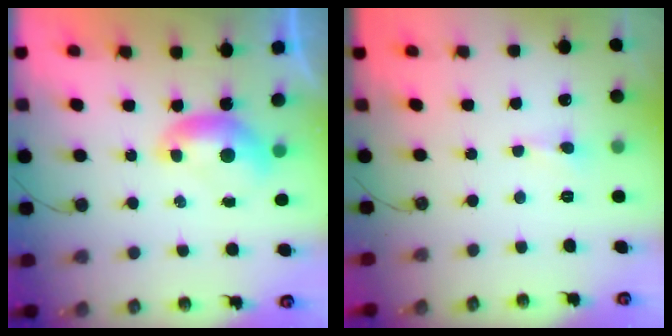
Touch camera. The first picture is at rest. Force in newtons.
{"total": 1.4, "press": 1.2, "slide": 0.6}